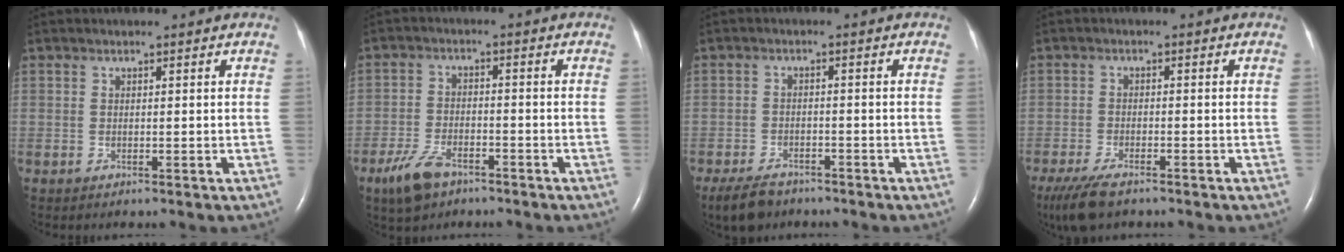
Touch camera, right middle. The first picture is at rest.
{"total": 6.1, "force": [-4.2, 2.8, 3.5], "torque": [-0.082, -0.005, -0.073]}
{"total": 5.6, "force": [-4.5, 2.5, 2.3], "torque": [-0.048, -0.008, -0.076]}
{"total": 7.4, "force": [-5.6, 2.2, 4.4], "torque": [-0.086, -0.017, -0.097]}